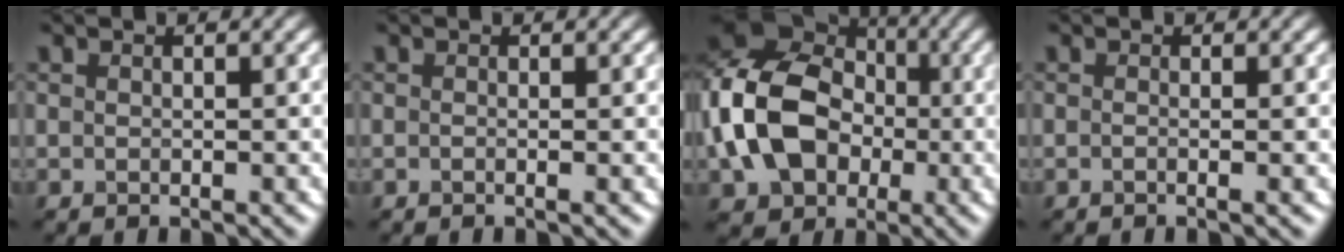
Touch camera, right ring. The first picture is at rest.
{"total": 0.7, "force": [-0.2, 0.2, 0.6], "torque": [-0.010, -0.008, -0.007]}
{"total": 12.3, "force": [-1.7, 9.4, 7.8], "torque": [-0.179, -0.003, -0.043]}
{"total": 1.3, "force": [-0.1, 0.5, 1.2], "torque": [-0.011, -0.009, -0.017]}